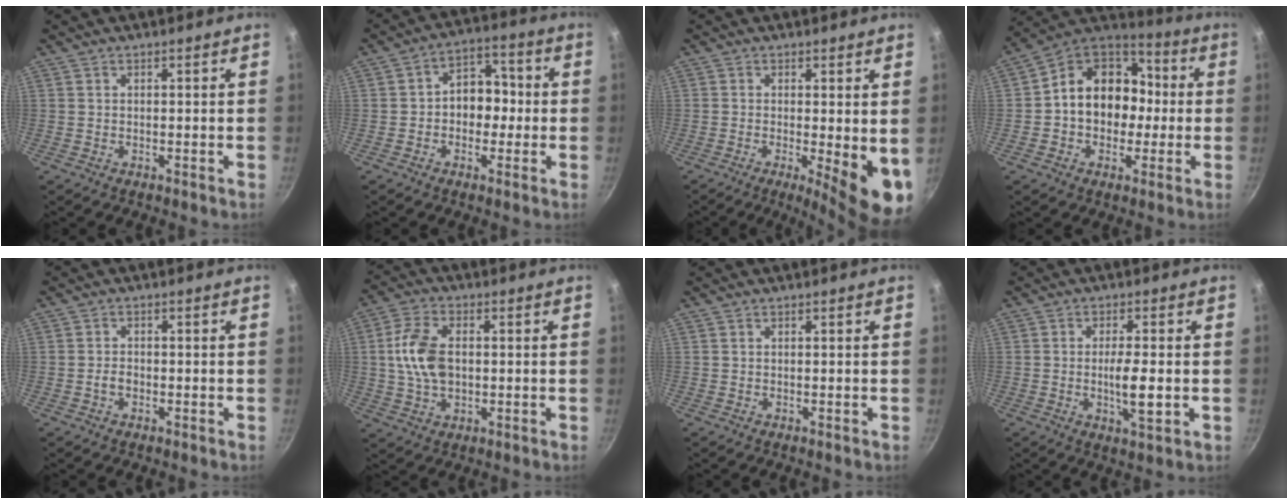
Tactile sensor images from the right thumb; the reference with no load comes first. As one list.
[{"total": 8.4, "force": [-0.7, 6.5, 5.3], "torque": [-0.020, 0.029, -0.025]}, {"total": 9.8, "force": [-1.5, 2.5, 9.3], "torque": [-0.109, -0.013, -0.014]}, {"total": 16.3, "force": [-0.4, 13.2, 9.5], "torque": [-0.110, 0.049, -0.022]}, {"total": 1.8, "force": [-0.7, 1.2, 1.1], "torque": [-0.018, 0.011, -0.013]}, {"total": 10.1, "force": [0.5, 6.3, 7.9], "torque": [-0.145, 0.015, 0.004]}, {"total": 0.0}, {"total": 6.4, "force": [-0.9, 1.5, 6.2], "torque": [-0.113, -0.002, -0.017]}]